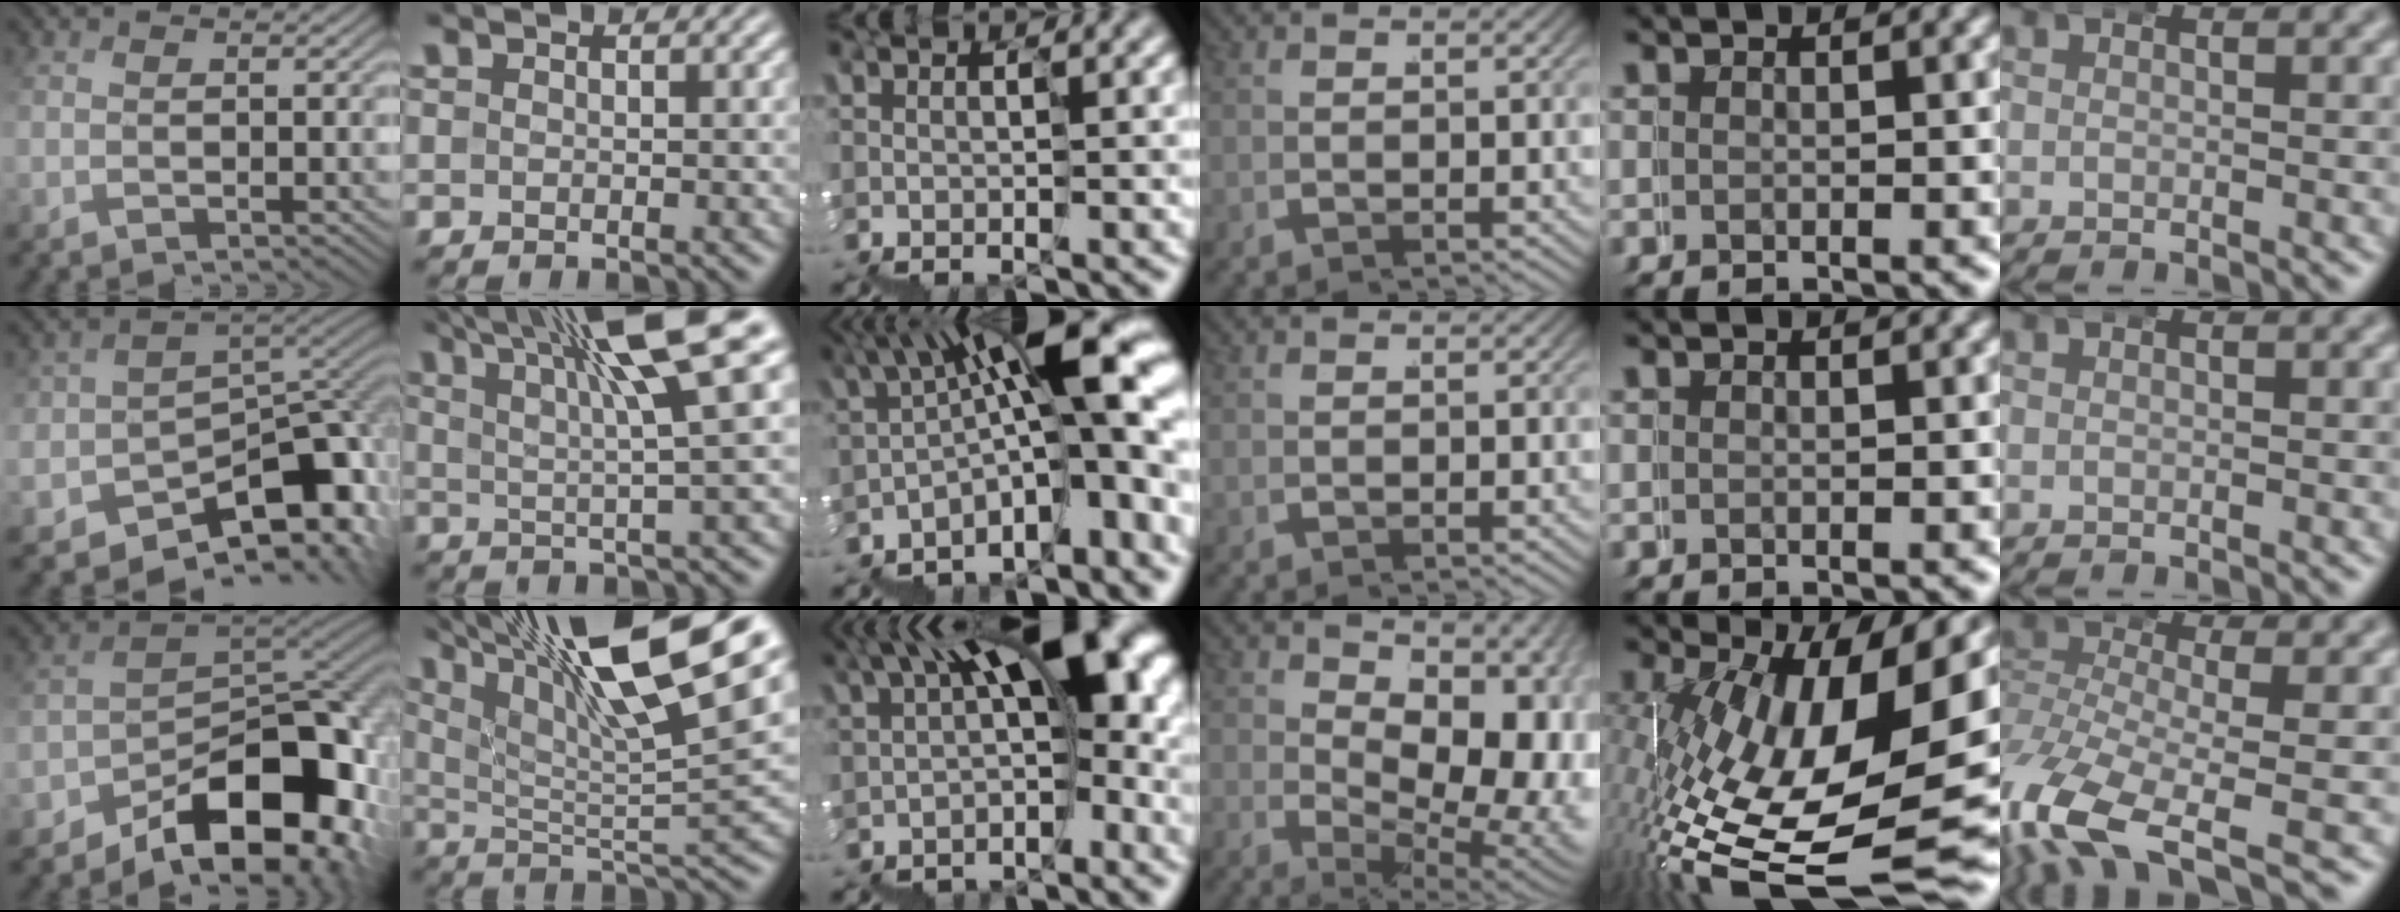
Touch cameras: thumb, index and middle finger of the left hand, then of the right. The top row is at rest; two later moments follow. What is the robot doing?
{"motion": "wrap", "object": "duck tape"}